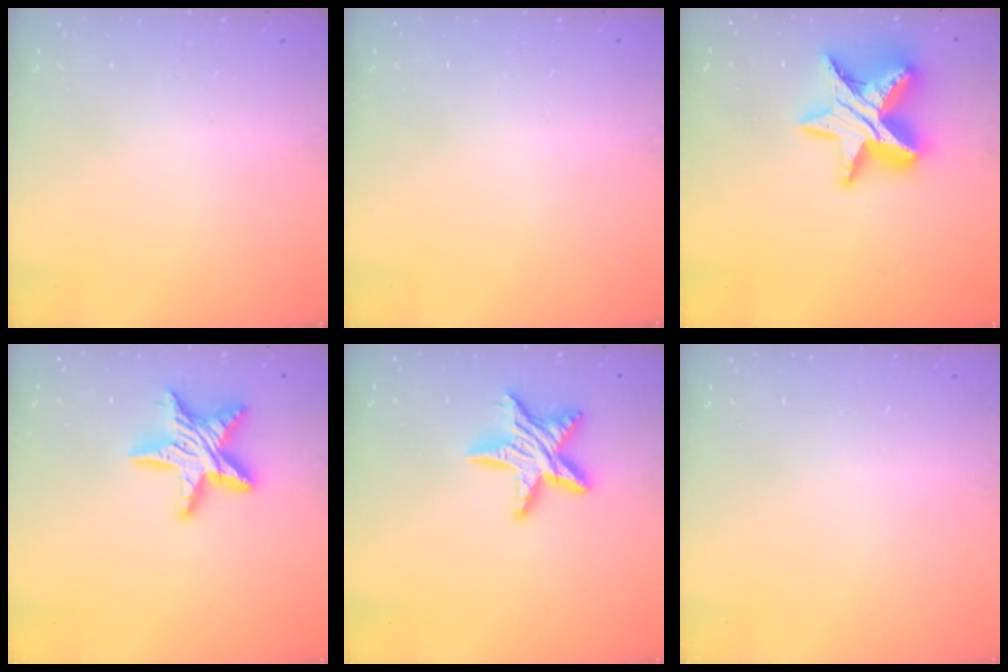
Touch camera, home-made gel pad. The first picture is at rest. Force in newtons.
{"total": 0.0}
{"total": 18.5, "press": 18.4, "slide": 1.4}
{"total": 15.2, "press": 15.2, "slide": 1.1}
{"total": 12.9, "press": 12.9, "slide": 0.8}
{"total": 0.0}